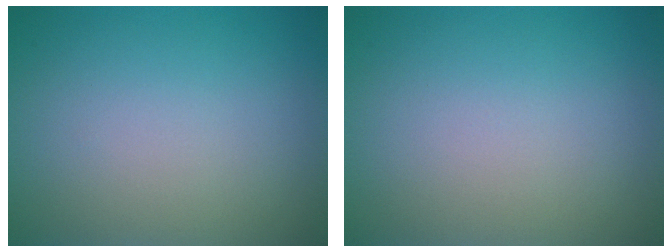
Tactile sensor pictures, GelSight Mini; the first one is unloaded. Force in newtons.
{"total": 0.0}